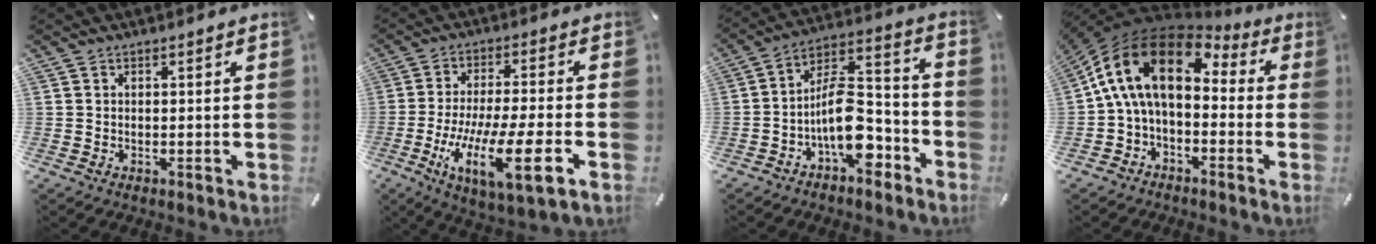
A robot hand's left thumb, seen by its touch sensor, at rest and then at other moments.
{"total": 16.2, "force": [-5.5, 2.9, 14.9], "torque": [-0.298, -0.011, -0.089]}
{"total": 13.7, "force": [-5.4, 7.2, 10.3], "torque": [-0.185, 0.016, -0.094]}
{"total": 14.7, "force": [2.1, 9.3, 11.2], "torque": [-0.235, 0.003, 0.030]}